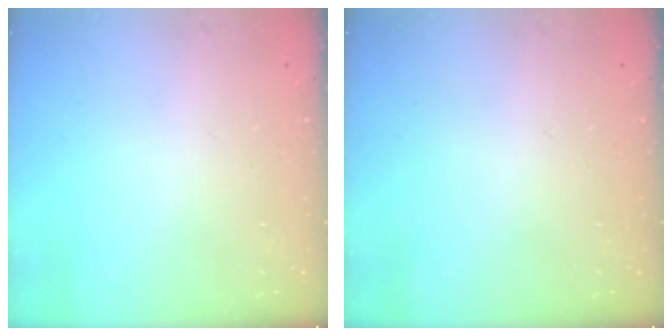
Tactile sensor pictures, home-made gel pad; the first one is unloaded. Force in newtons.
{"total": 0.0}